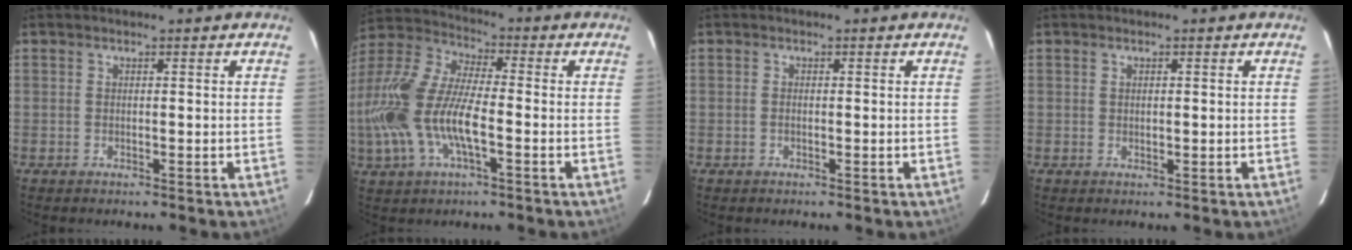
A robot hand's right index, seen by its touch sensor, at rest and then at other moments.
{"total": 19.5, "force": [-4.4, 7.8, 17.4], "torque": [-0.365, -0.011, -0.089]}
{"total": 0.6, "force": [-0.2, 0.3, 0.4], "torque": [-0.010, 0.000, -0.005]}
{"total": 0.9, "force": [0.3, 0.6, 0.6], "torque": [-0.009, 0.002, 0.006]}